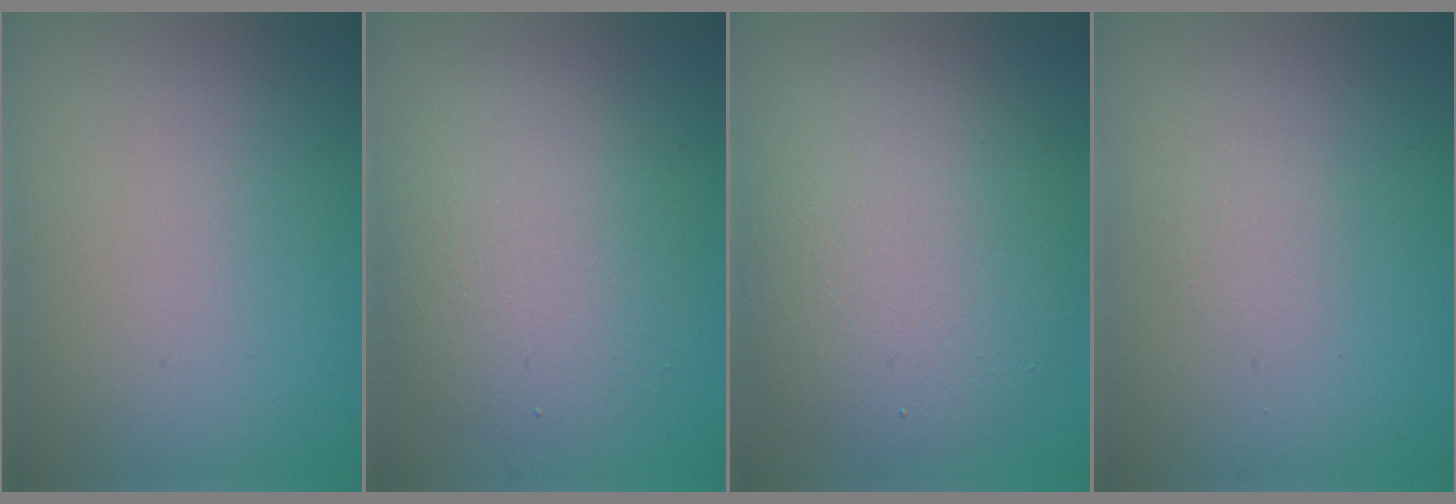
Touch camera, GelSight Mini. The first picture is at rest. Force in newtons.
{"total": 4.9, "press": 4.9, "slide": 0.2}
{"total": 7.9, "press": 7.9, "slide": 0.6}
{"total": 0.5, "press": 0.5, "slide": 0.1}